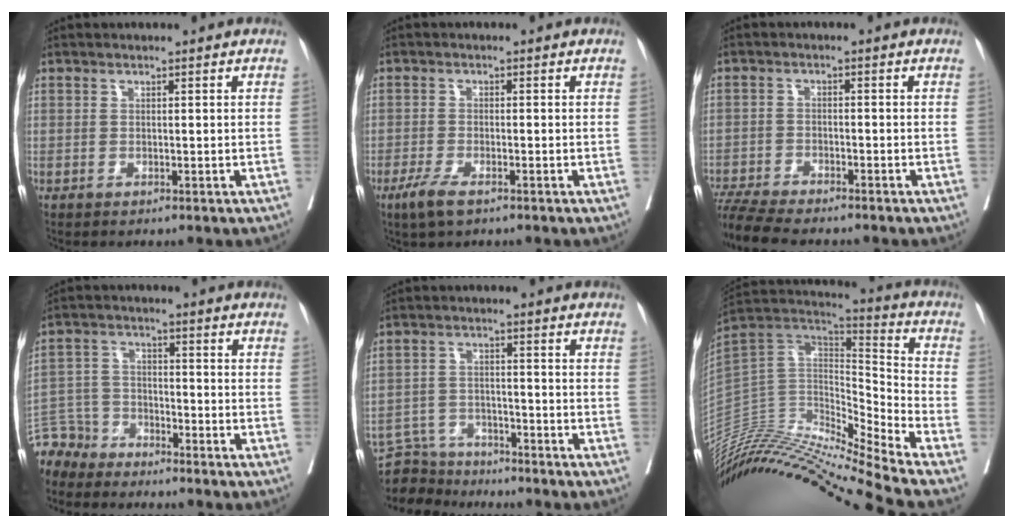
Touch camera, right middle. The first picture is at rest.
{"total": 3.9, "force": [-2.4, 1.0, 2.9], "torque": [-0.062, -0.007, -0.044]}
{"total": 9.9, "force": [-8.9, 1.0, 4.3], "torque": [-0.070, -0.013, -0.146]}
{"total": 6.9, "force": [-6.5, 2.2, -1.0], "torque": [0.019, 0.010, -0.133]}
{"total": 6.4, "force": [-6.2, 1.6, -0.6], "torque": [0.007, 0.006, -0.111]}
{"total": 24.1, "force": [-22.3, -0.7, 9.2], "torque": [-0.176, 0.011, -0.388]}